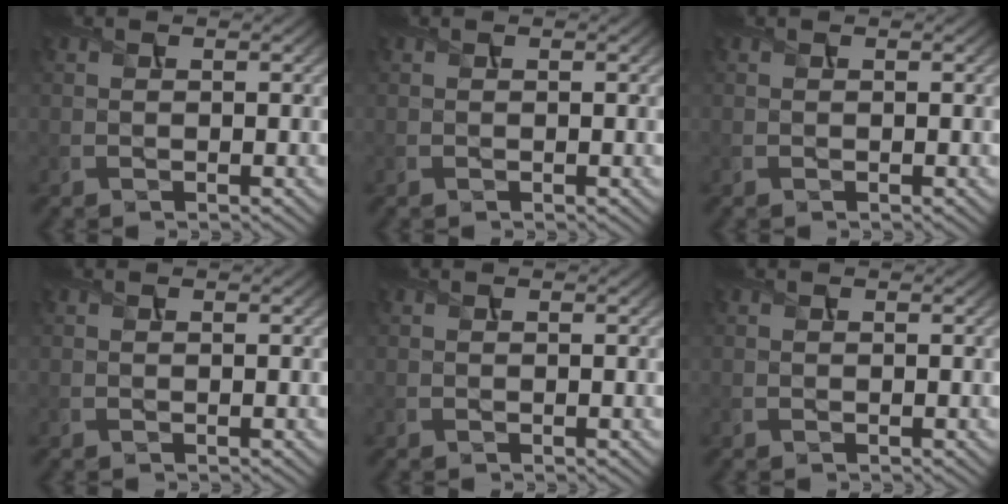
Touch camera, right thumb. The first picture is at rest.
{"total": 0.0}
{"total": 0.0}
{"total": 0.0}
{"total": 0.0}
{"total": 0.0}